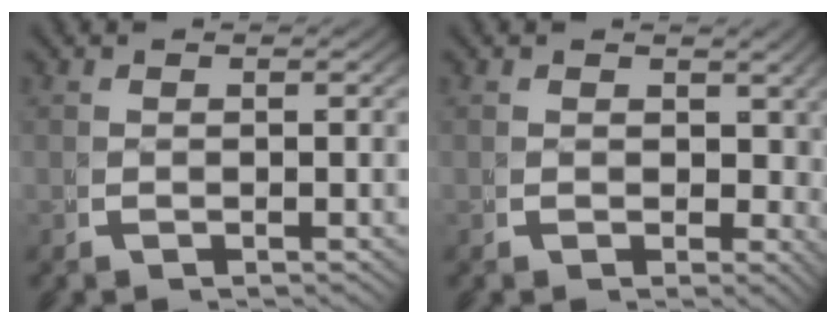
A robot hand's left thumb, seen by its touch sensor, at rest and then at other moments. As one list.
[{"total": 2.8, "force": [1.3, 2.0, 1.5], "torque": [-0.011, -0.013, 0.024]}]